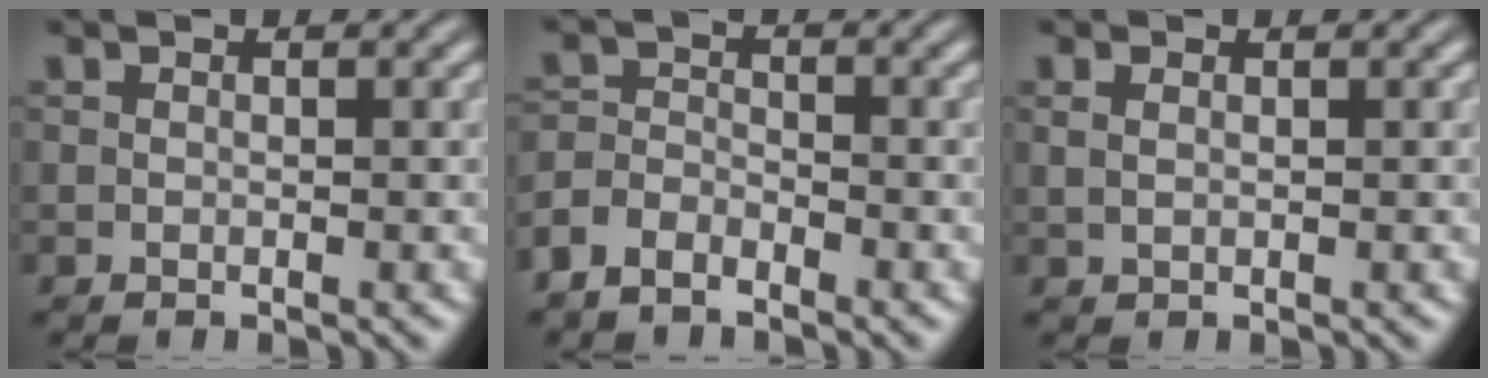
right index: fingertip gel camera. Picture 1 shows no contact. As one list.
[{"total": 2.6, "force": [-2.2, 1.1, 0.7], "torque": [-0.006, -0.014, -0.038]}, {"total": 1.2, "force": [0.6, -0.9, 0.5], "torque": [0.000, 0.002, 0.018]}]